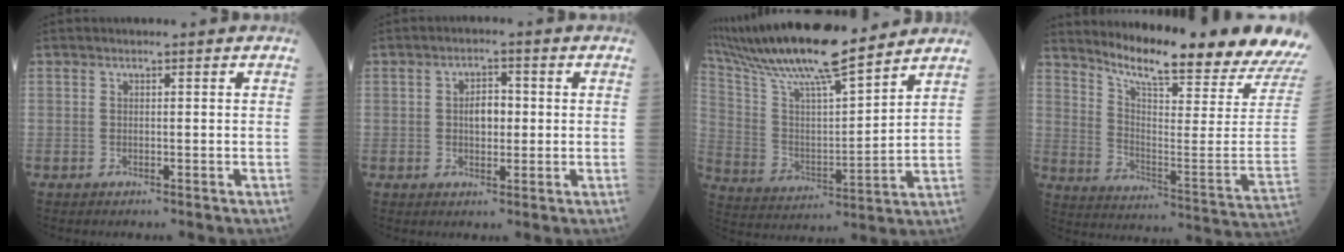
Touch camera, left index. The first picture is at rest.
{"total": 3.8, "force": [0.1, 2.2, 3.1], "torque": [-0.055, 0.007, 0.005]}
{"total": 20.8, "force": [17.8, 1.8, 10.6], "torque": [-0.206, 0.019, 0.316]}
{"total": 22.9, "force": [20.9, -0.8, 9.5], "torque": [-0.170, -0.105, 0.283]}